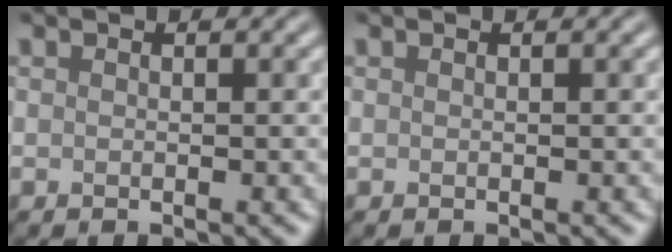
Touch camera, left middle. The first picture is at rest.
{"total": 0.0}